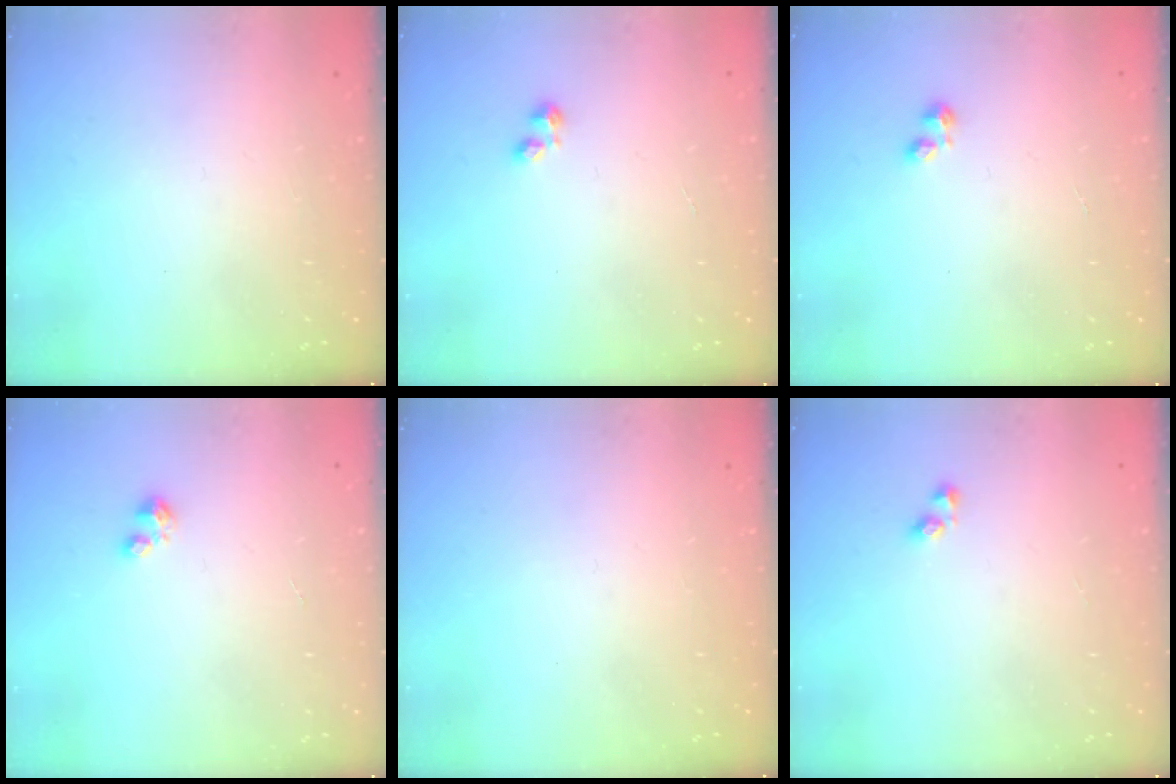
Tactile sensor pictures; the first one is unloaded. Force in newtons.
{"total": 1.7, "press": 1.7, "slide": 0.5}
{"total": 1.7, "press": 1.7, "slide": 0.5}
{"total": 2.5, "press": 2.4, "slide": 0.4}
{"total": 0.0}
{"total": 2.4, "press": 2.1, "slide": 1.2}